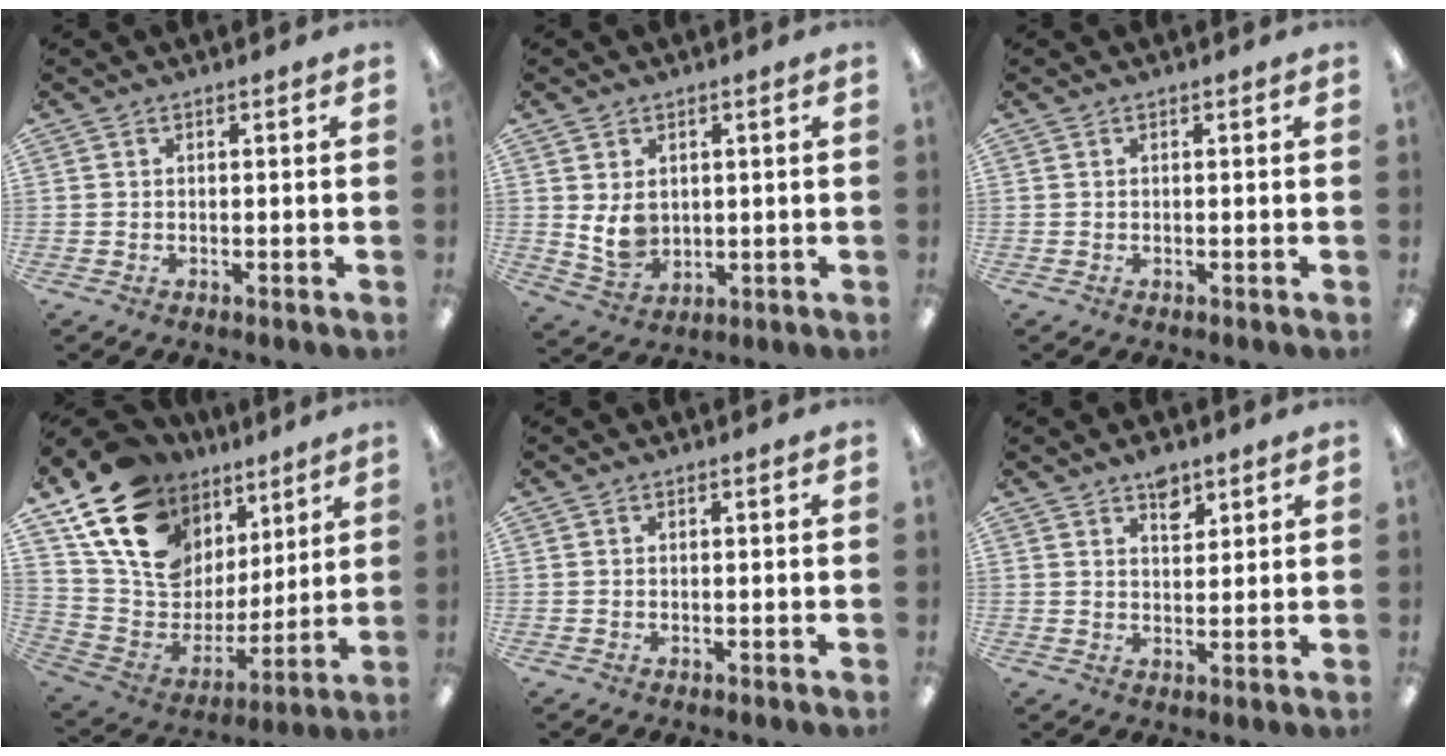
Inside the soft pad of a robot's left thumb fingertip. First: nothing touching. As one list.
[{"total": 6.4, "force": [1.4, 4.7, 4.0], "torque": [-0.083, -0.007, 0.025]}, {"total": 0.0}, {"total": 19.6, "force": [11.4, 13.2, 8.8], "torque": [-0.170, -0.054, 0.219]}, {"total": 0.0}, {"total": 5.2, "force": [3.6, 2.8, 2.5], "torque": [-0.017, -0.019, 0.058]}]